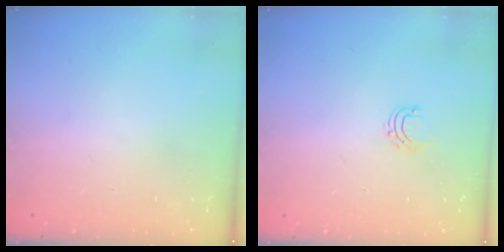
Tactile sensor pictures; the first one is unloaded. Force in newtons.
{"total": 4.5, "press": 4.5, "slide": 0.3}